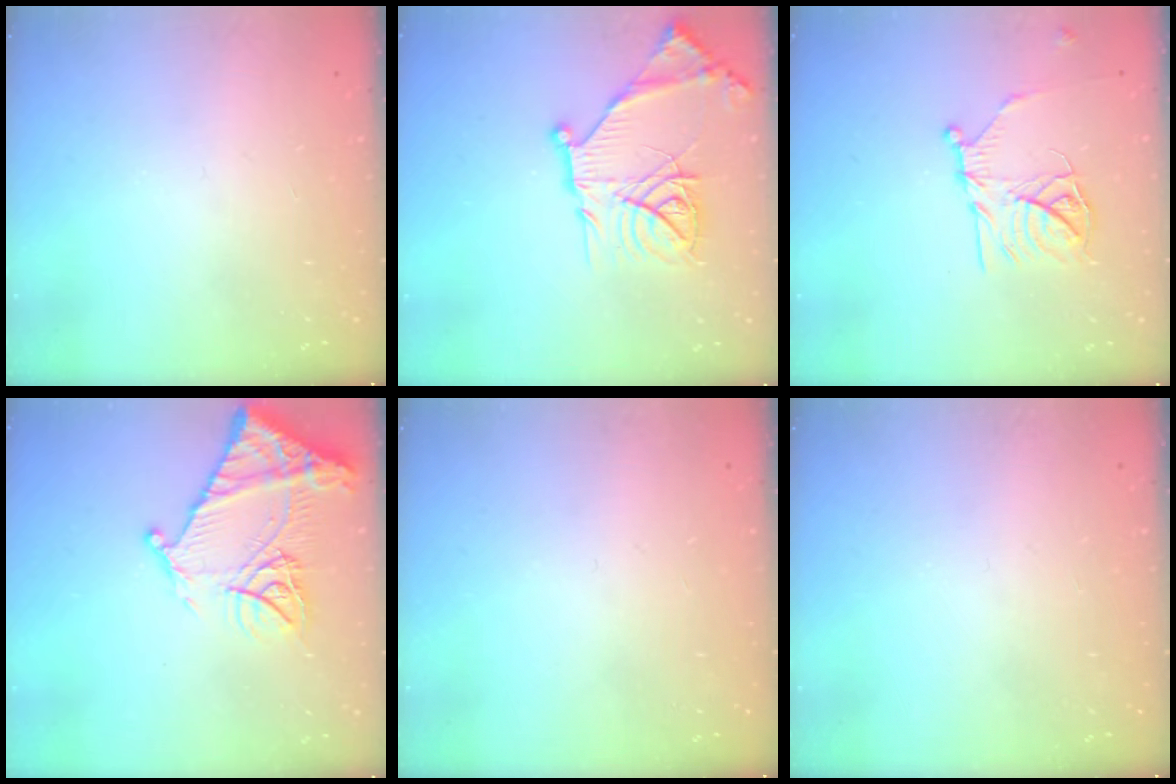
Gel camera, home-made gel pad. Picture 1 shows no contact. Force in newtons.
{"total": 20.2, "press": 20.1, "slide": 1.9}
{"total": 13.2, "press": 13.2, "slide": 0.8}
{"total": 16.9, "press": 16.8, "slide": 1.5}
{"total": 0.0}
{"total": 0.0}